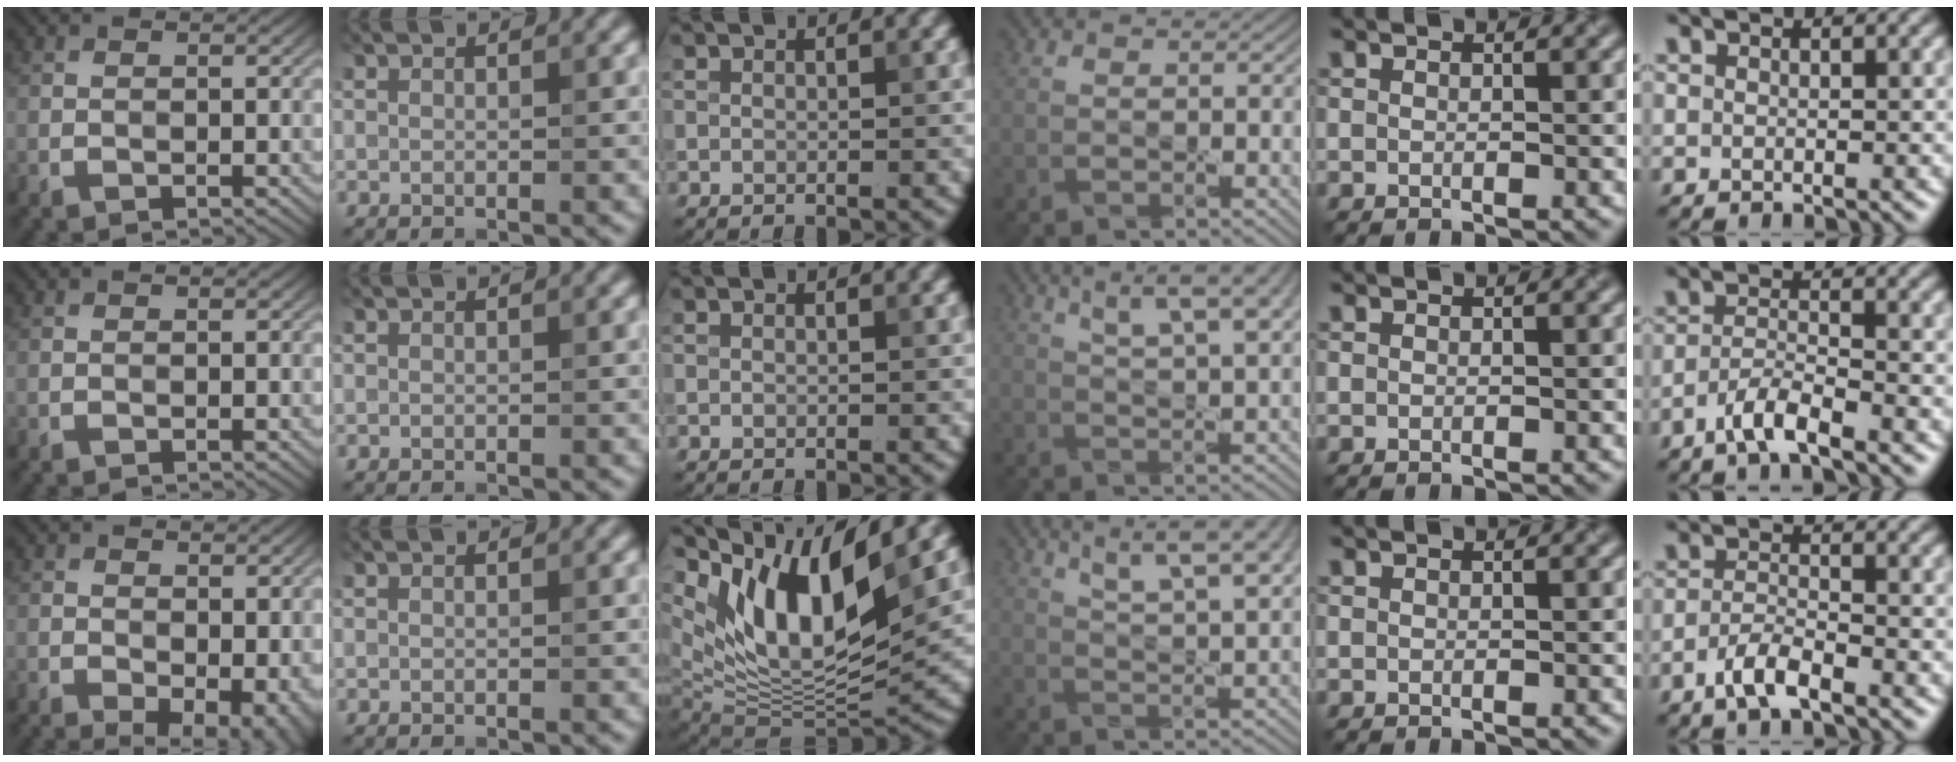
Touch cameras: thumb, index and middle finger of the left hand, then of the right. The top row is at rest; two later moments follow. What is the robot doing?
{"motion": "pour", "object": "sugar"}